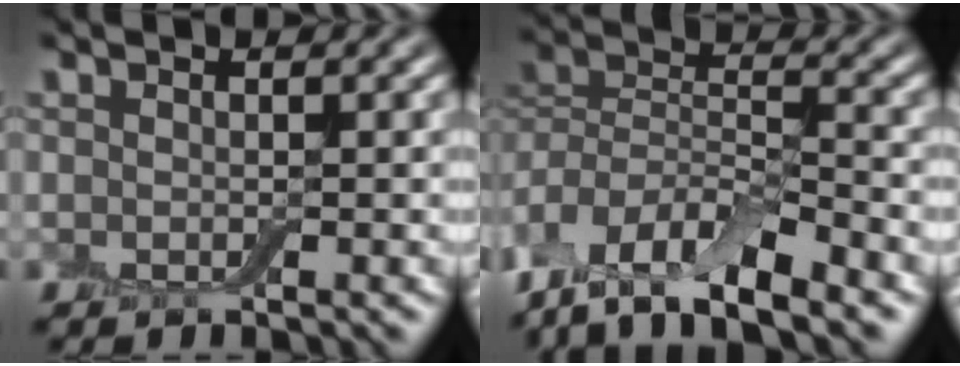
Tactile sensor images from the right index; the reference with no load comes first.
{"total": 11.0, "force": [-7.1, 4.3, 7.2], "torque": [-0.135, 0.005, -0.126]}